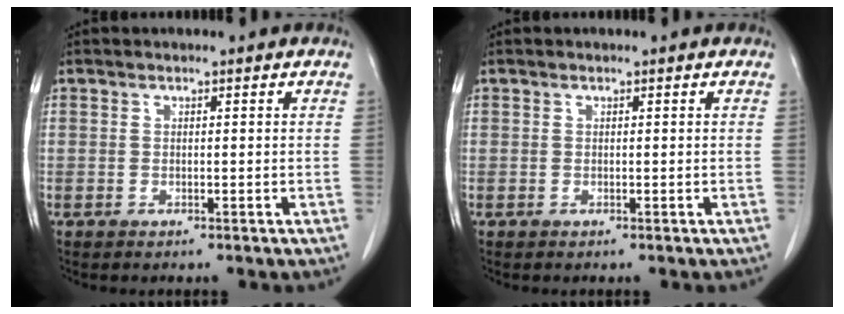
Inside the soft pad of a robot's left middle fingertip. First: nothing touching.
{"total": 0.0}